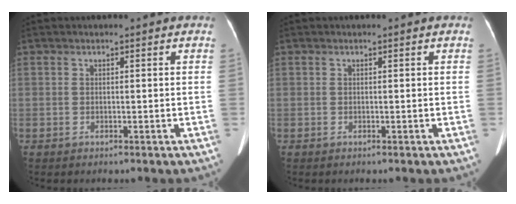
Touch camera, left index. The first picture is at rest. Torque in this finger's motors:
{"motor_torque": [0.08, 0.03, 0.01, 0.01]}